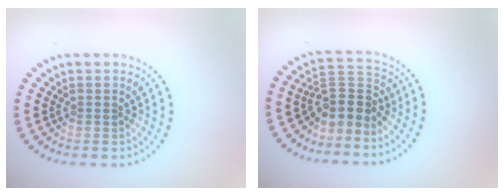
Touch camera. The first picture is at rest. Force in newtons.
{"total": 3.3, "press": 2.5, "slide": 2.2}